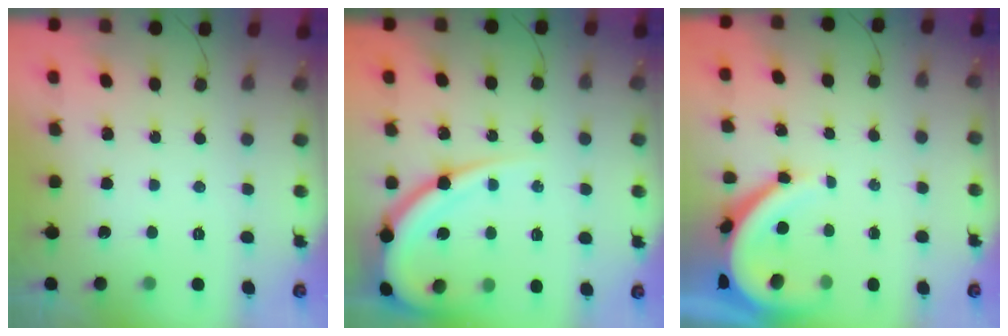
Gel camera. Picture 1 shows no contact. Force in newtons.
{"total": 14.5, "press": 14.4, "slide": 1.6}
{"total": 9.7, "press": 9.6, "slide": 1.0}